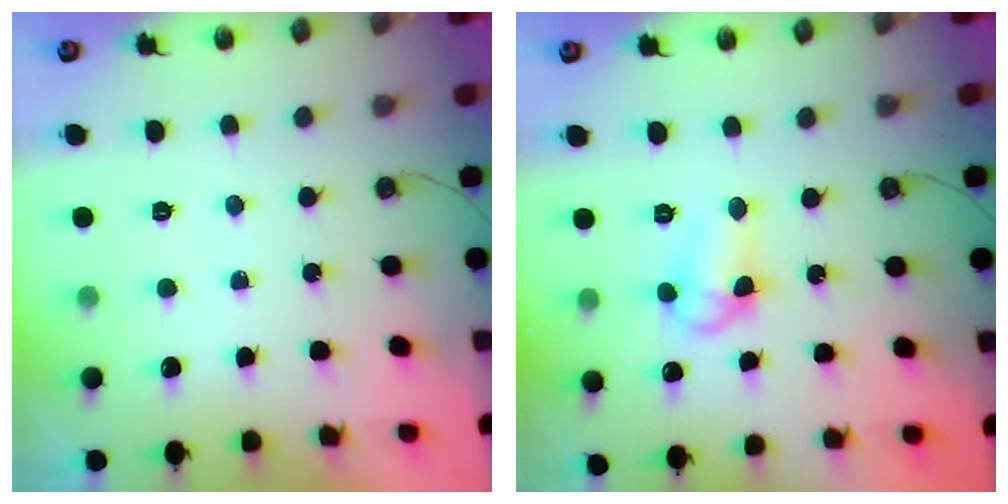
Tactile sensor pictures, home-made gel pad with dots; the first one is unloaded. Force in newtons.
{"total": 8.2, "press": 8.2, "slide": 0.4}